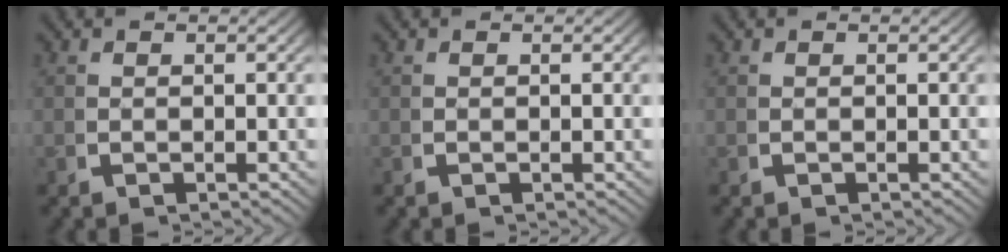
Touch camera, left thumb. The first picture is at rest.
{"total": 0.0}
{"total": 0.0}